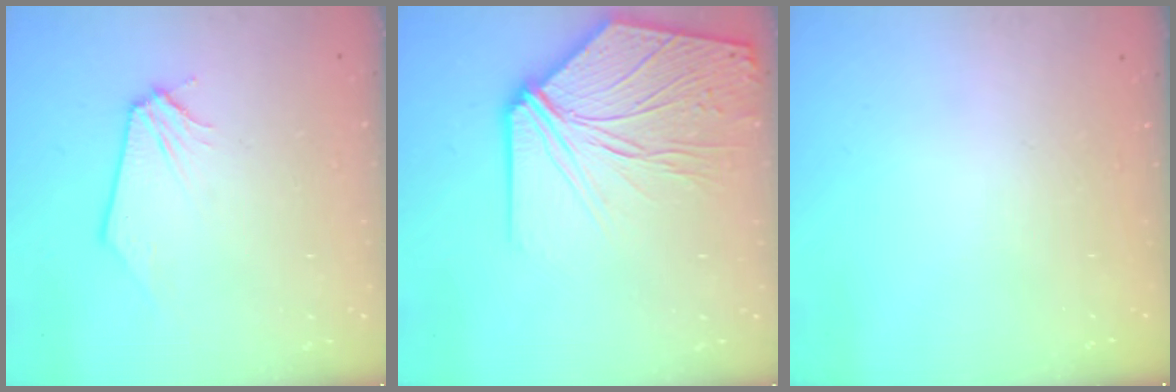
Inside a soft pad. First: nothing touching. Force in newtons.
{"total": 16.6, "press": 16.4, "slide": 2.8}
{"total": 0.0}